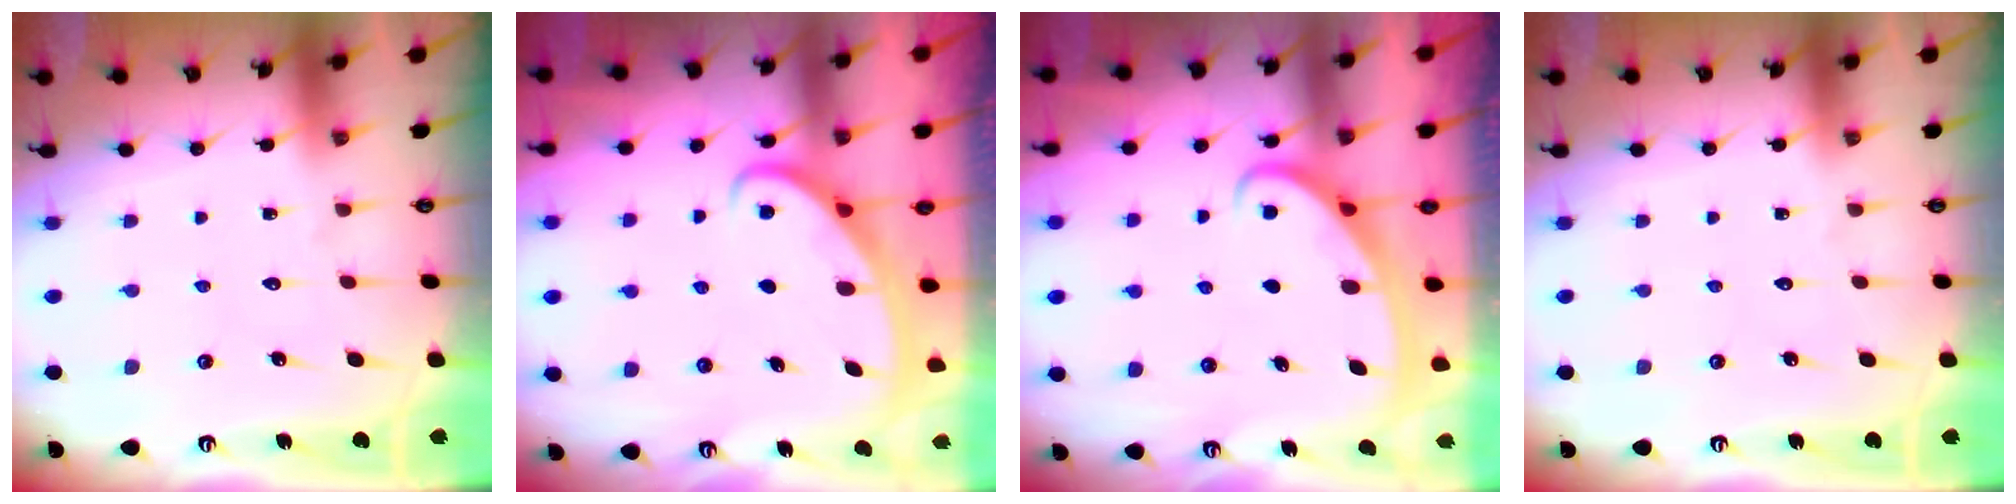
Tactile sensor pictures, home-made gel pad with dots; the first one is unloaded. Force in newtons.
{"total": 3.0, "press": 2.9, "slide": 0.3}
{"total": 2.7, "press": 2.7, "slide": 0.3}
{"total": 0.0}